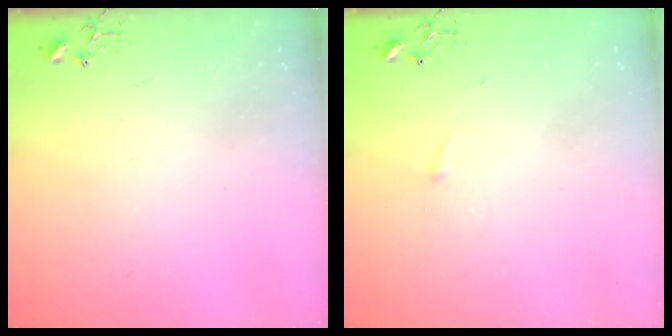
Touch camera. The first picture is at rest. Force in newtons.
{"total": 2.9, "press": 2.9, "slide": 0.5}